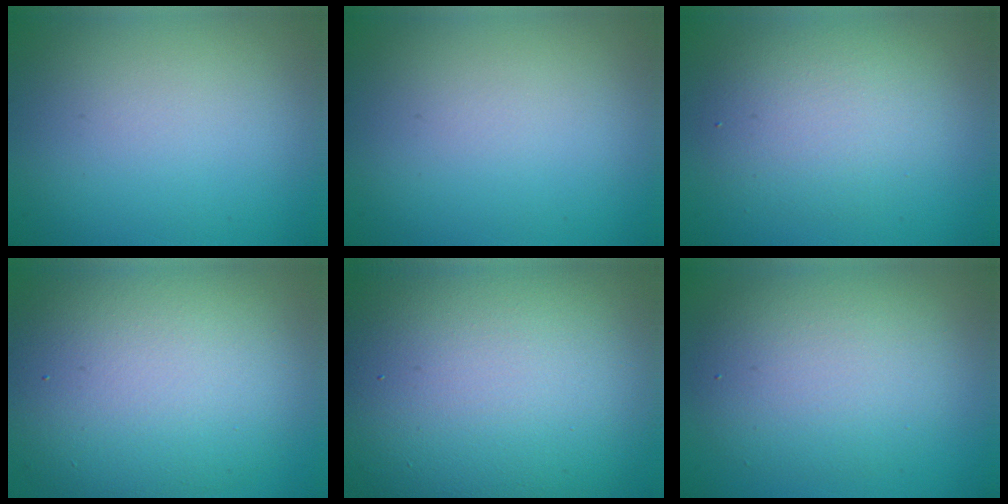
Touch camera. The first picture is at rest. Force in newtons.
{"total": 0.0}
{"total": 3.9, "press": 3.9, "slide": 0.2}
{"total": 11.9, "press": 11.9, "slide": 1.1}
{"total": 17.8, "press": 17.7, "slide": 1.0}
{"total": 5.3, "press": 5.3, "slide": 0.4}